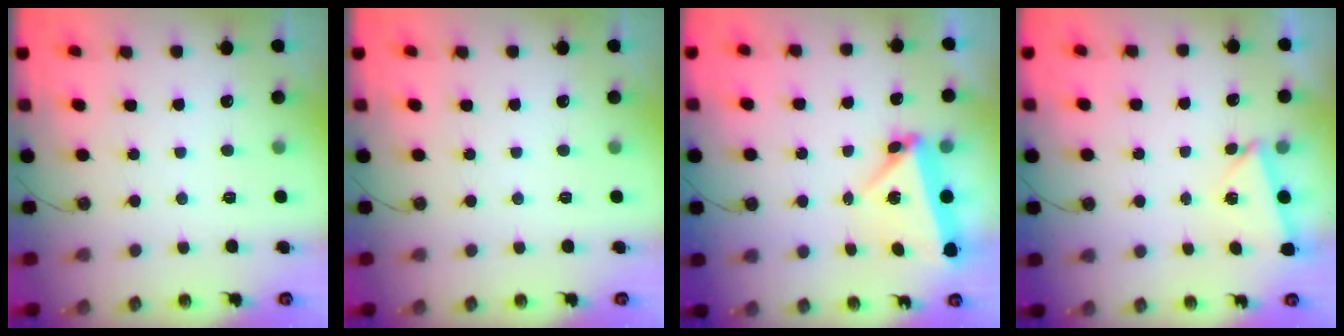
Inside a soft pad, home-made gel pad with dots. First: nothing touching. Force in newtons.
{"total": 0.0}
{"total": 5.5, "press": 5.5, "slide": 0.4}
{"total": 2.6, "press": 1.9, "slide": 1.8}